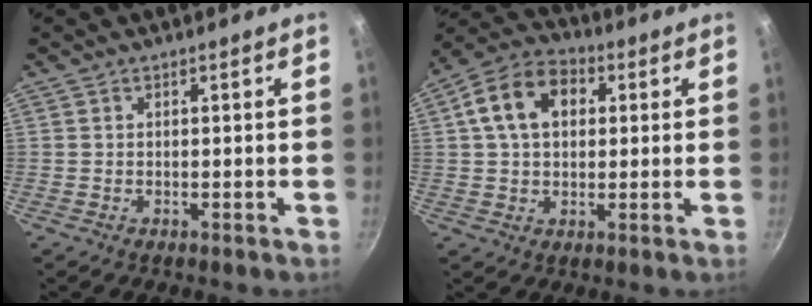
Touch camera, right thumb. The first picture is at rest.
{"total": 12.3, "force": [2.9, 8.7, 8.1], "torque": [-0.119, 0.020, 0.032]}